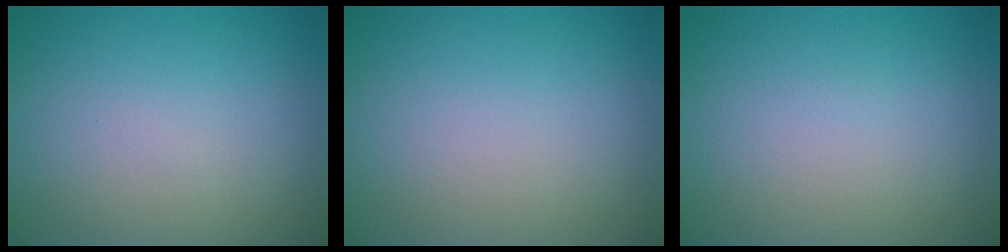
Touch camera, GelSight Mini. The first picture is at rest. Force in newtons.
{"total": 0.0}
{"total": 0.0}